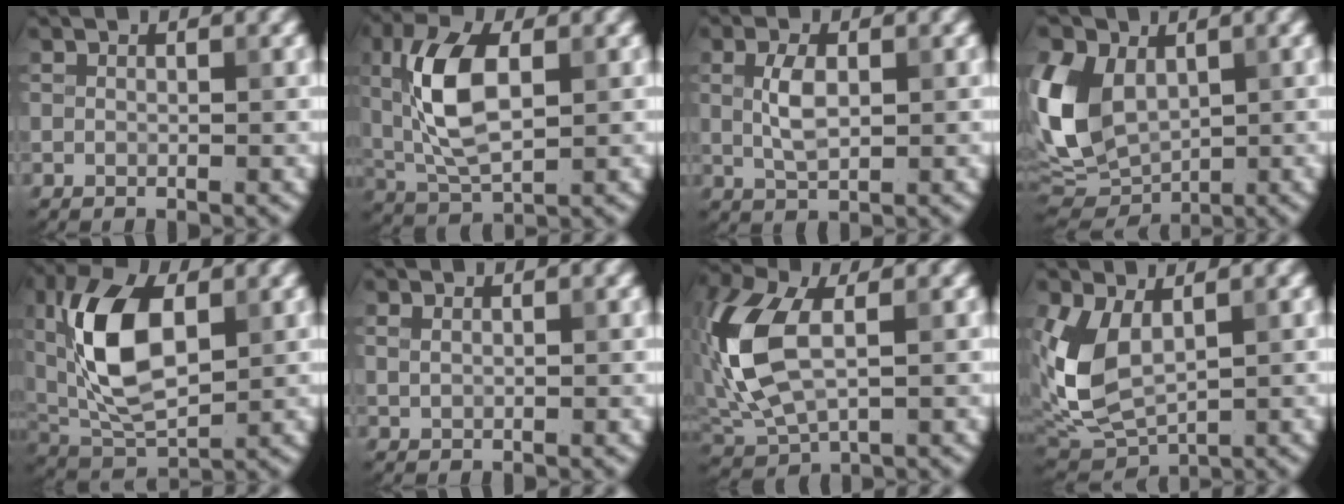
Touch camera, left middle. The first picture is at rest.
{"total": 7.6, "force": [1.1, 3.8, 6.6], "torque": [-0.139, 0.007, 0.019]}
{"total": 3.0, "force": [0.4, 1.5, 2.6], "torque": [-0.060, 0.001, 0.010]}
{"total": 9.4, "force": [1.3, 6.5, 6.8], "torque": [-0.167, 0.004, 0.013]}
{"total": 9.8, "force": [1.8, 5.4, 8.0], "torque": [-0.168, 0.007, 0.029]}
{"total": 0.8, "force": [0.3, 0.5, 0.5], "torque": [-0.014, 0.000, 0.009]}
{"total": 8.7, "force": [0.5, 5.0, 7.1], "torque": [-0.180, 0.003, 0.007]}
{"total": 5.8, "force": [1.1, 3.6, 4.4], "torque": [-0.105, -0.011, 0.028]}